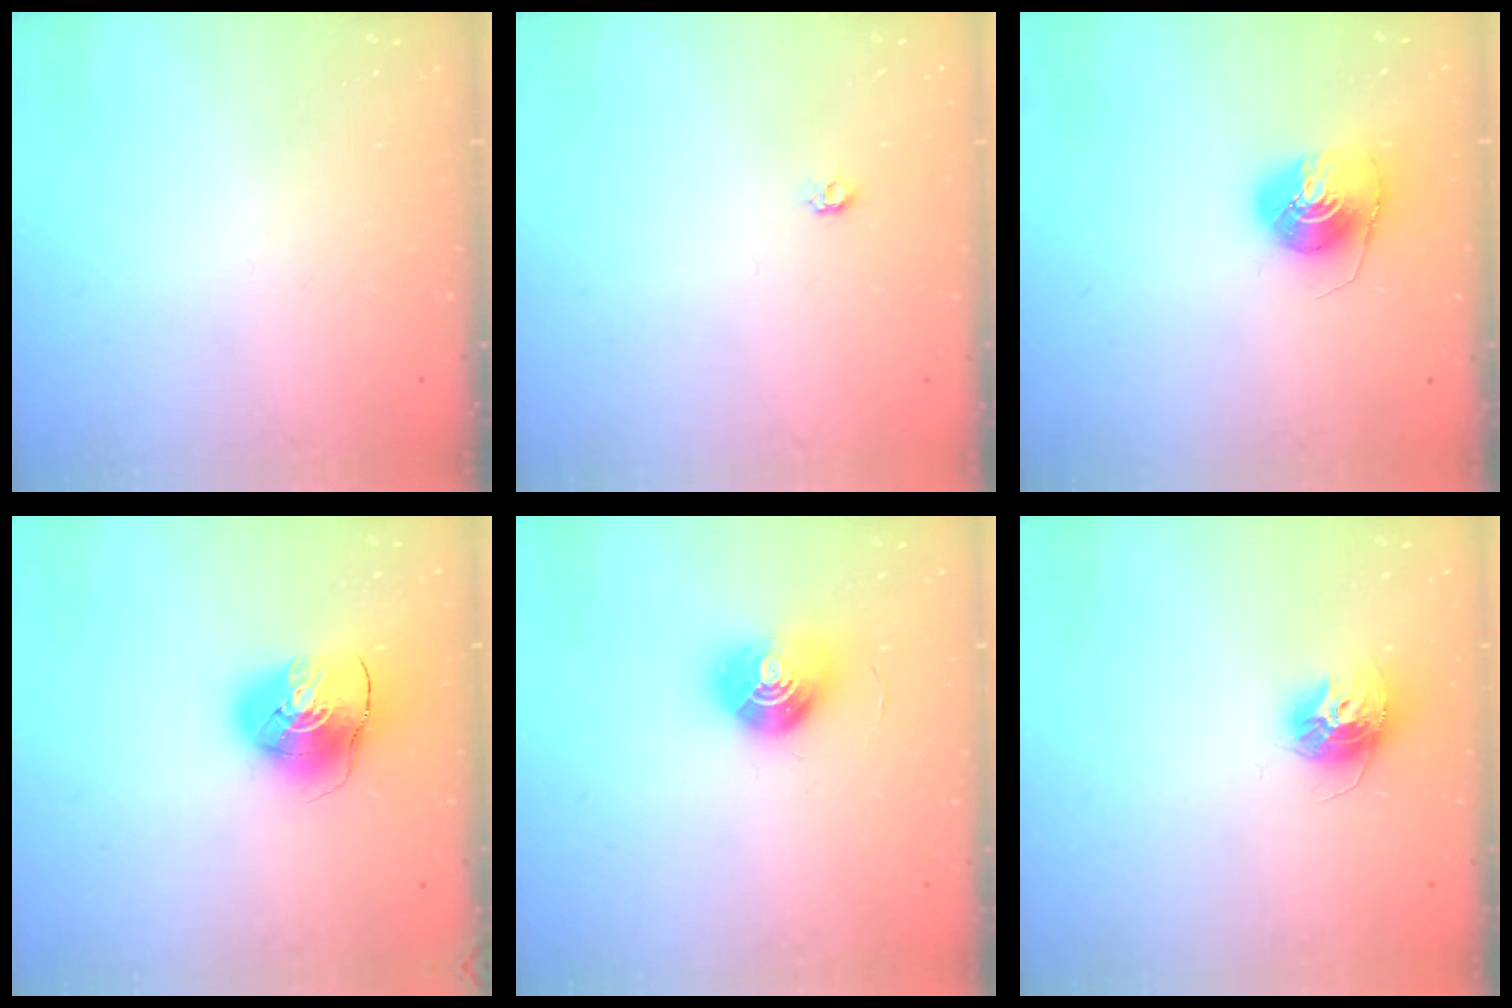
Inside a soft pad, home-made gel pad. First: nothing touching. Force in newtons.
{"total": 4.0, "press": 4.0, "slide": 0.4}
{"total": 8.8, "press": 8.8, "slide": 0.1}
{"total": 10.2, "press": 10.1, "slide": 1.4}
{"total": 10.0, "press": 10.0, "slide": 0.4}
{"total": 11.9, "press": 11.9, "slide": 0.9}